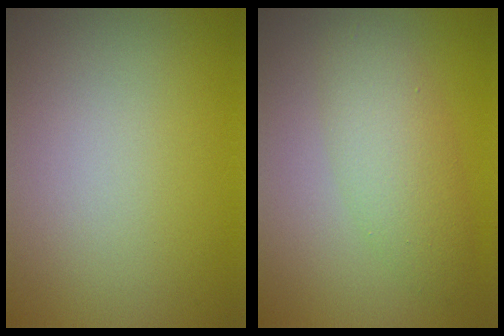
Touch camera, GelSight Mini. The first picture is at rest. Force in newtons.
{"total": 3.9, "press": 3.9, "slide": 0.1}